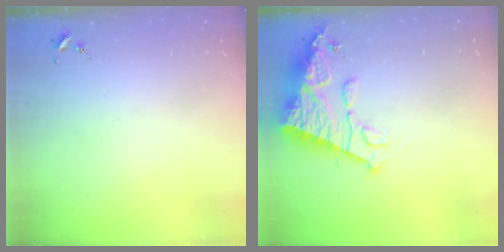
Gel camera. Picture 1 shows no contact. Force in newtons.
{"total": 17.7, "press": 17.6, "slide": 1.6}